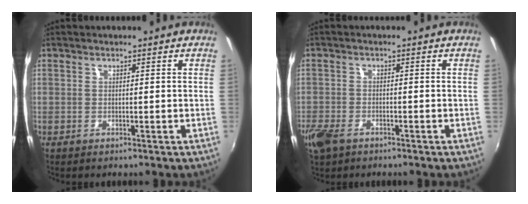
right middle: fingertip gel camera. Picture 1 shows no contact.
{"total": 6.1, "force": [-4.0, 3.3, 3.3], "torque": [-0.088, -0.015, -0.079]}